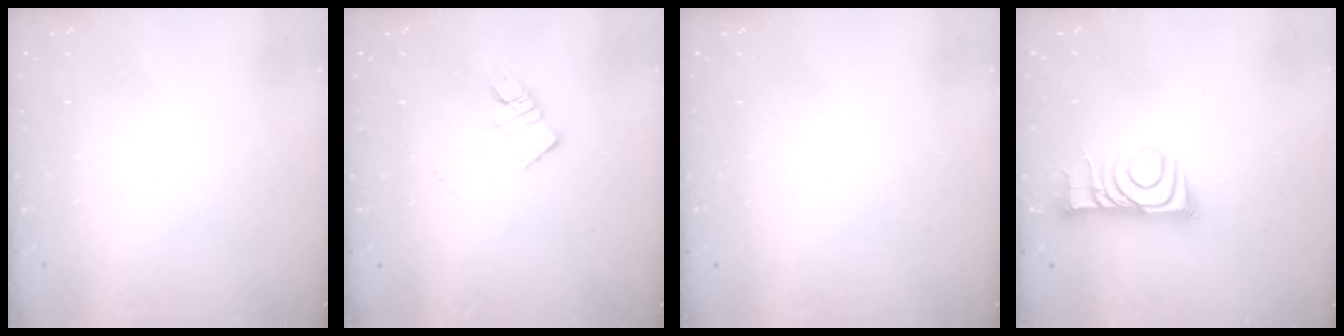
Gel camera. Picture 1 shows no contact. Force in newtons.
{"total": 7.1, "press": 7.1, "slide": 0.2}
{"total": 0.0}
{"total": 10.6, "press": 10.6, "slide": 1.0}